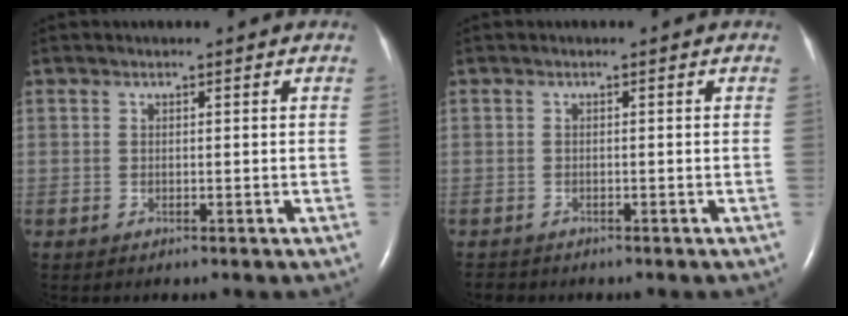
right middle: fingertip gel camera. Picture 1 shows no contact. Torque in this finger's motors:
{"motor_torque": [0.12, -0.14, -0.06, -0.01]}